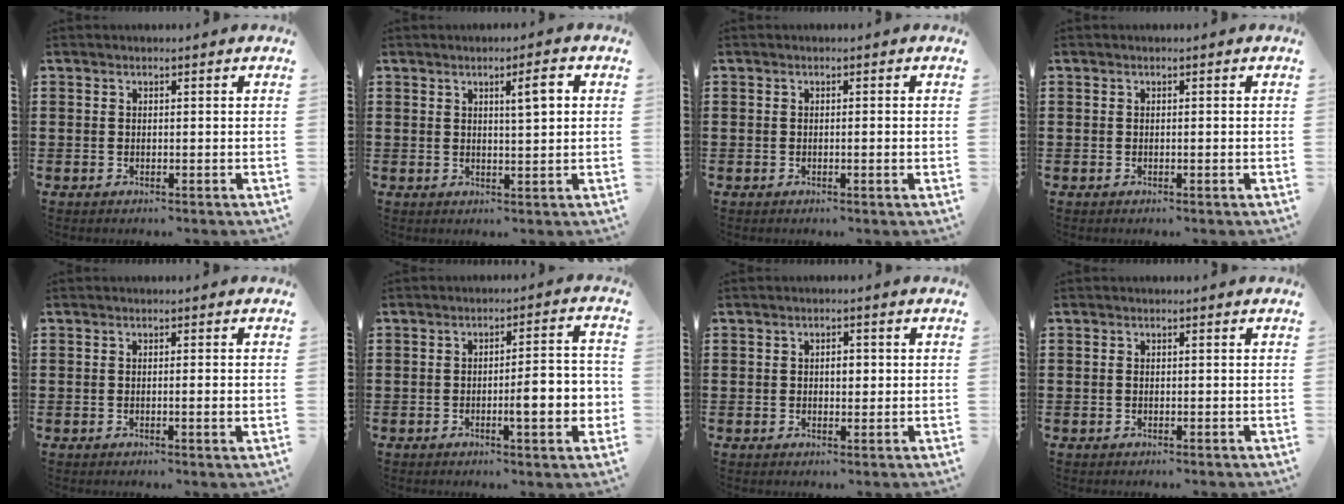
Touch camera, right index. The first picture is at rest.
{"total": 4.0, "force": [1.2, 0.7, 3.8], "torque": [-0.059, -0.001, 0.014]}
{"total": 0.8, "force": [-0.2, -0.1, 0.8], "torque": [-0.012, -0.004, -0.004]}
{"total": 0.0}
{"total": 1.4, "force": [-0.2, -0.1, 1.4], "torque": [-0.022, -0.006, -0.003]}
{"total": 6.9, "force": [-1.7, 1.3, 6.6], "torque": [-0.091, -0.007, -0.032]}
{"total": 2.1, "force": [0.1, 1.1, 1.8], "torque": [-0.028, 0.003, -0.002]}
{"total": 0.6, "force": [-0.1, 0.1, 0.6], "torque": [-0.014, -0.002, -0.001]}